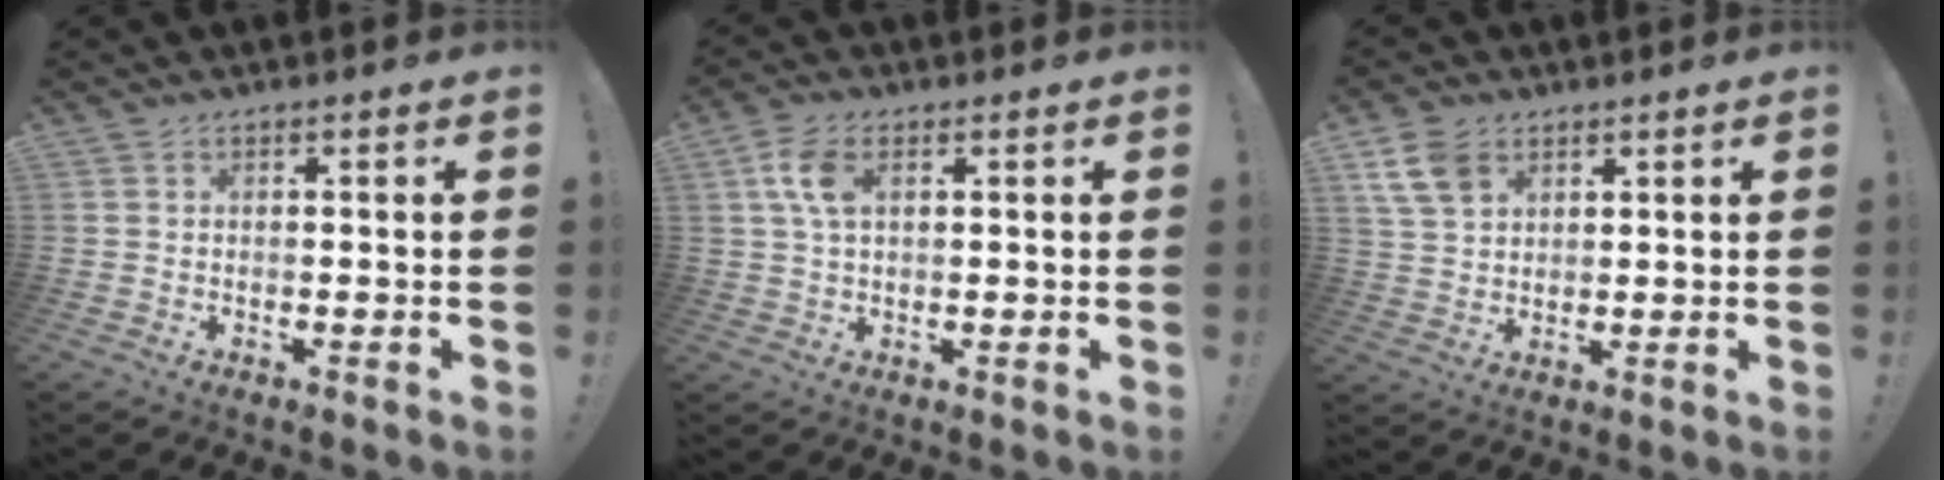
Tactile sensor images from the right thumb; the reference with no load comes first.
{"total": 7.2, "force": [2.1, 4.1, 5.6], "torque": [-0.120, 0.003, 0.039]}
{"total": 8.8, "force": [4.6, 5.8, 4.8], "torque": [-0.096, -0.008, 0.092]}